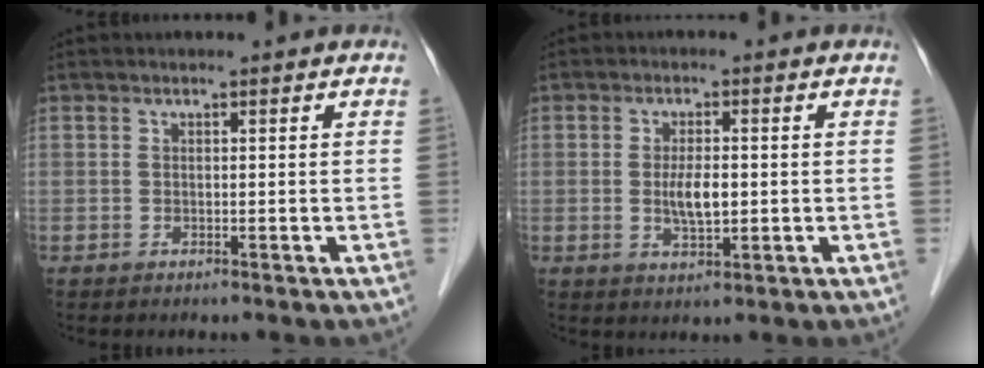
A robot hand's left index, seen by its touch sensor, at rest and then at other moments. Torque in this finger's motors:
{"motor_torque": [0.11, 0.06, 0.13, 0.07]}